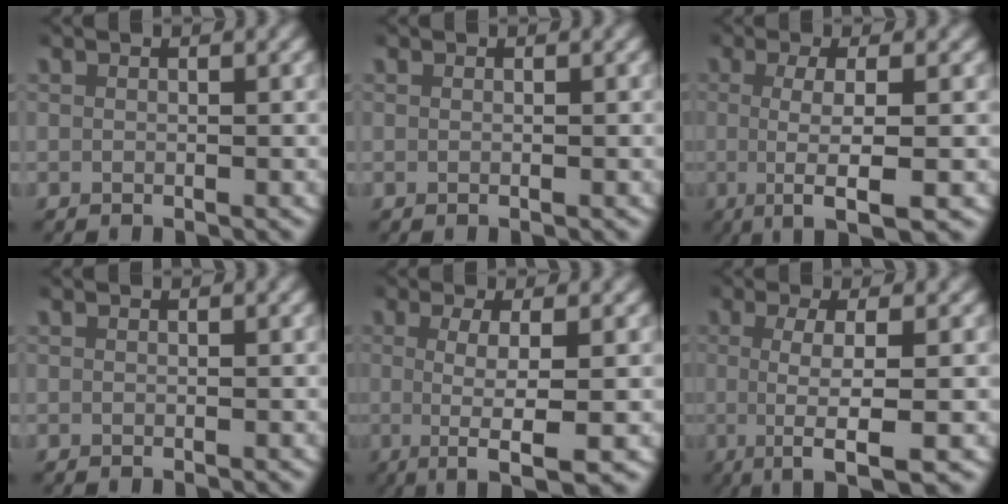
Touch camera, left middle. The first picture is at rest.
{"total": 0.0}
{"total": 5.8, "force": [-2.7, 0.6, 5.2], "torque": [-0.088, -0.017, -0.033]}
{"total": 0.0}
{"total": 6.2, "force": [-3.2, 0.7, 5.3], "torque": [-0.090, -0.021, -0.037]}
{"total": 6.4, "force": [-3.3, 0.7, 5.4], "torque": [-0.092, -0.019, -0.042]}